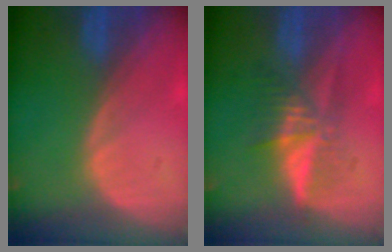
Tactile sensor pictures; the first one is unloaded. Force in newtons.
{"total": 5.2, "press": 5.1, "slide": 1.0}